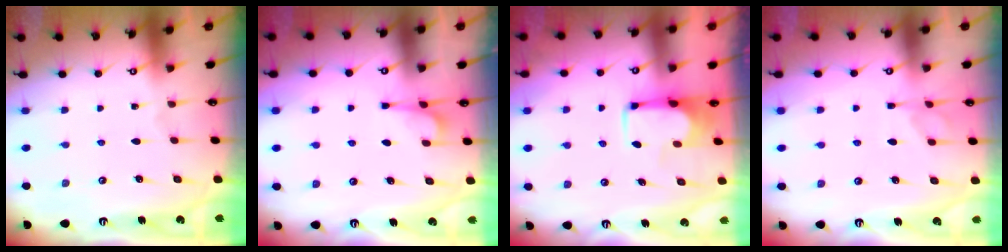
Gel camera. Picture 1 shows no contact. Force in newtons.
{"total": 2.4, "press": 2.3, "slide": 0.8}
{"total": 3.3, "press": 3.3, "slide": 0.5}
{"total": 1.3, "press": 0.5, "slide": 1.2}